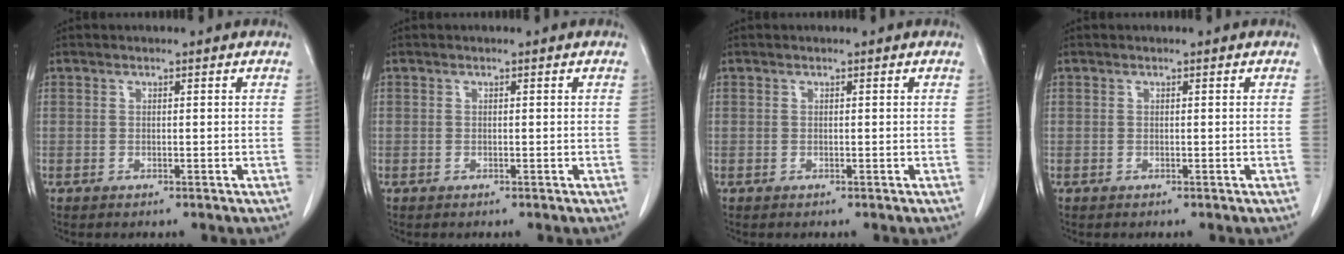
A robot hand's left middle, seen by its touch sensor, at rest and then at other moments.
{"total": 0.0}
{"total": 0.0}
{"total": 0.0}